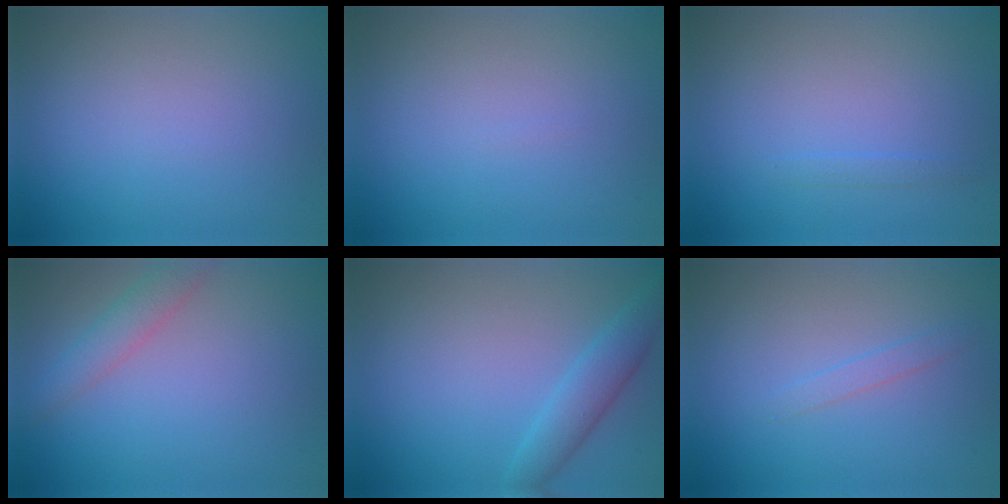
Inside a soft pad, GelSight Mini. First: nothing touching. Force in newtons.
{"total": 0.0}
{"total": 0.6, "press": 0.6, "slide": 0.1}
{"total": 2.4, "press": 2.4, "slide": 0.1}
{"total": 2.9, "press": 2.9, "slide": 0.1}
{"total": 1.0, "press": 1.0, "slide": 0.1}